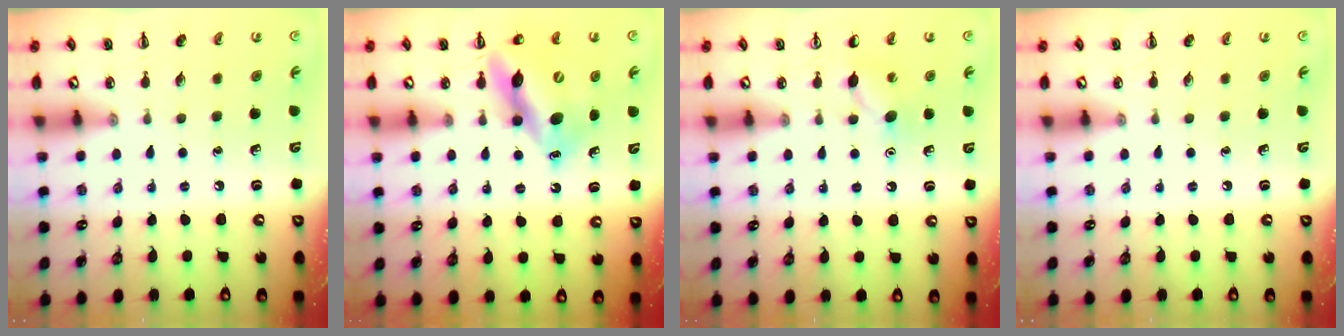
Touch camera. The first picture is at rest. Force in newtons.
{"total": 13.8, "press": 13.2, "slide": 4.0}
{"total": 7.2, "press": 6.9, "slide": 2.0}
{"total": 0.0}